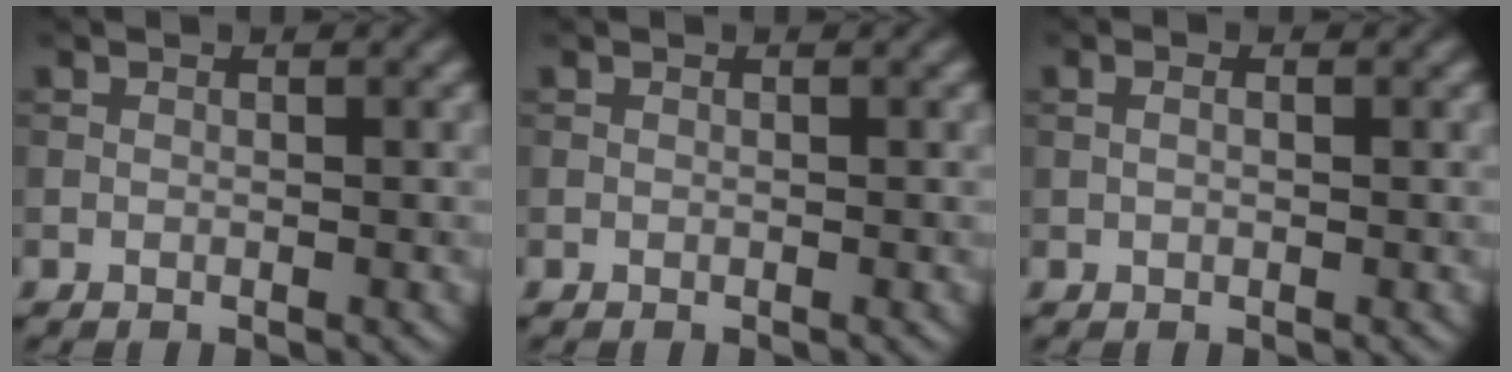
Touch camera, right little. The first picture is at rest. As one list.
[{"total": 0.0}, {"total": 1.6, "force": [0.6, 0.9, 1.2], "torque": [-0.014, 0.003, -0.005]}]